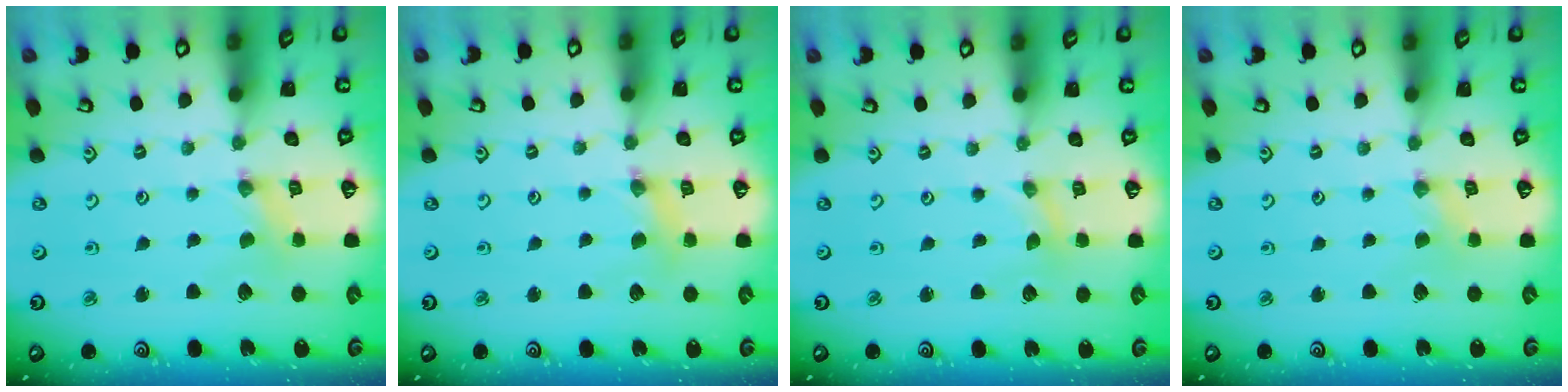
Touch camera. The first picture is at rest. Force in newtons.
{"total": 2.7, "press": 2.7, "slide": 0.2}
{"total": 0.0}
{"total": 0.0}